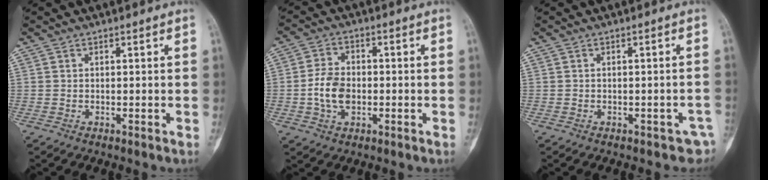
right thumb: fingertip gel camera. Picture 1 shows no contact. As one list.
[{"total": 7.2, "force": [-1.1, 4.9, 5.1], "torque": [-0.090, 0.010, -0.024]}, {"total": 3.1, "force": [-2.2, 1.9, 1.2], "torque": [0.000, 0.018, -0.025]}]